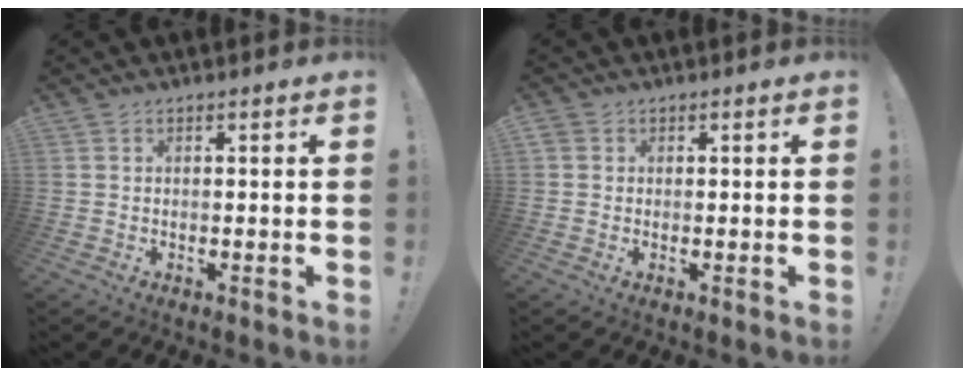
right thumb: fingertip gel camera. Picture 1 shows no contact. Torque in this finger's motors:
{"motor_torque": [-0.04, 0.05, -0.12, 0.09, 0.03]}